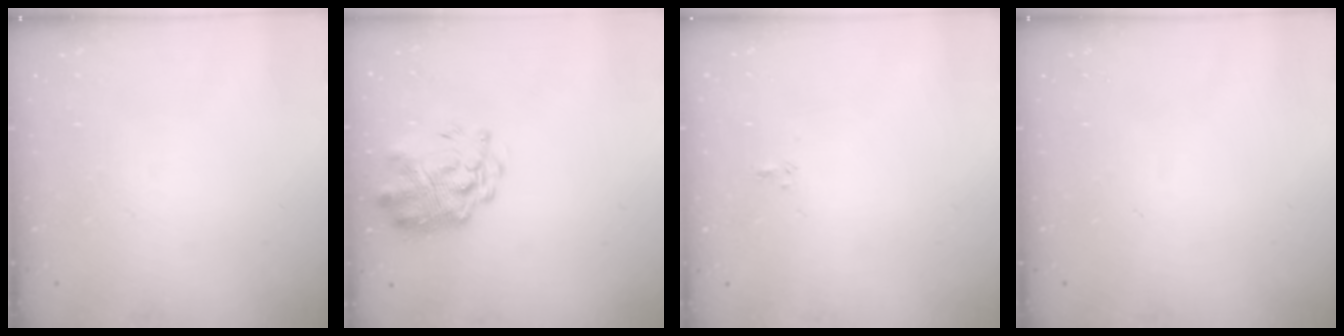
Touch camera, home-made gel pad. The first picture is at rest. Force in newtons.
{"total": 3.9, "press": 3.6, "slide": 1.4}
{"total": 1.6, "press": 1.4, "slide": 0.8}
{"total": 0.0}